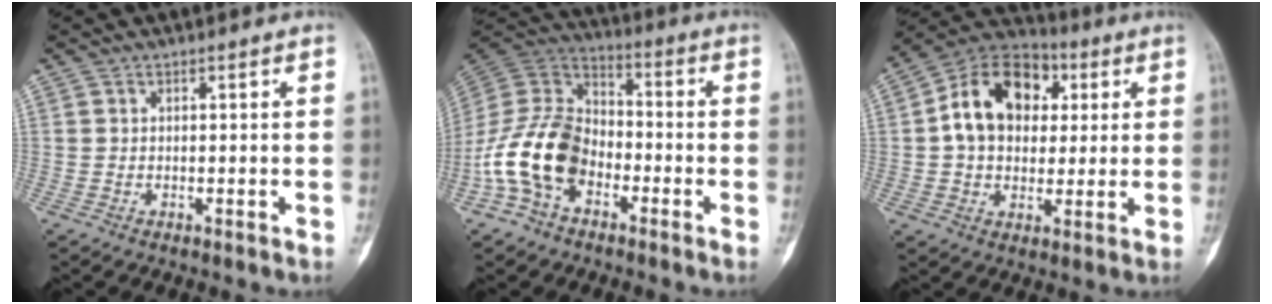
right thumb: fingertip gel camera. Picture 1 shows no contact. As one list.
[{"total": 15.6, "force": [-5.8, 10.5, 10.0], "torque": [-0.185, 0.059, -0.121]}, {"total": 16.1, "force": [3.1, 11.7, 10.5], "torque": [-0.147, 0.017, 0.043]}]